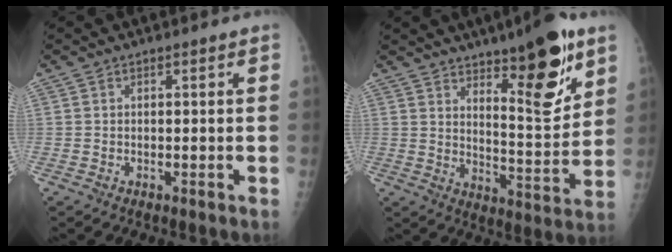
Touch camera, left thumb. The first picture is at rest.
{"total": 15.8, "force": [9.1, 4.7, 12.1], "torque": [-0.140, -0.064, 0.142]}